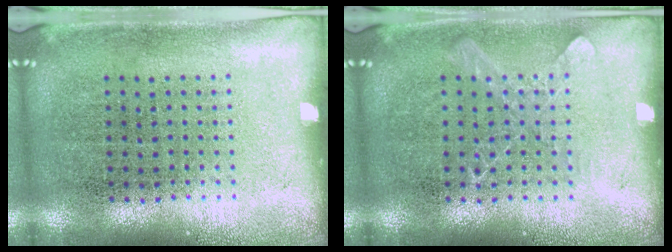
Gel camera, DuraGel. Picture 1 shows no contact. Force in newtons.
{"total": 1.0, "press": 1.0, "slide": 0.3}